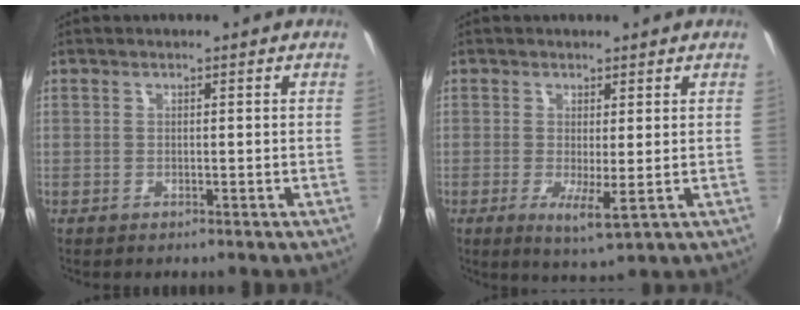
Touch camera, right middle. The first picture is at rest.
{"total": 4.4, "force": [-0.6, 0.5, 4.3], "torque": [-0.081, -0.014, -0.008]}